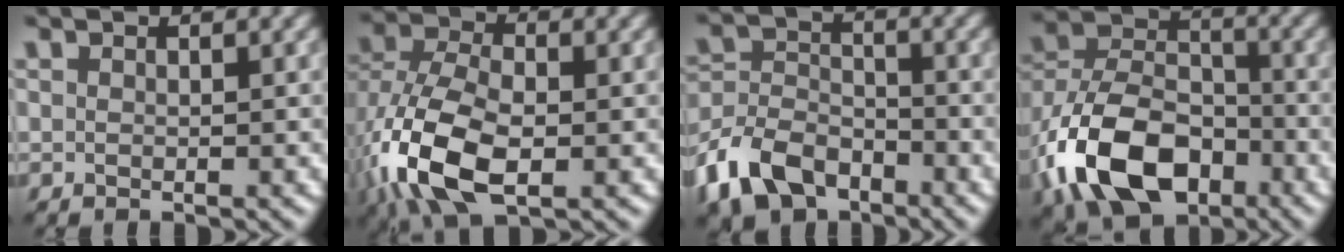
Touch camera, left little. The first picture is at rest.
{"total": 10.3, "force": [-3.3, 5.7, 7.9], "torque": [-0.189, -0.009, -0.069]}
{"total": 7.5, "force": [-5.1, 4.3, 3.3], "torque": [-0.073, 0.002, -0.113]}
{"total": 12.5, "force": [-6.1, 7.4, 7.9], "torque": [-0.169, -0.002, -0.123]}